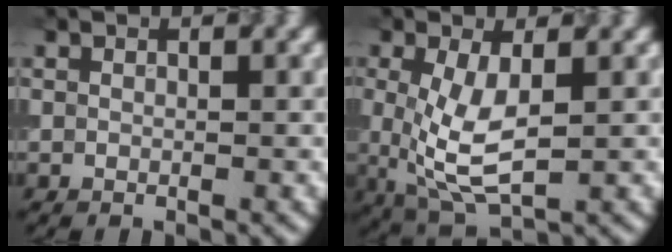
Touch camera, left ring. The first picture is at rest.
{"total": 5.8, "force": [0.1, 2.4, 5.3], "torque": [-0.126, -0.012, 0.006]}